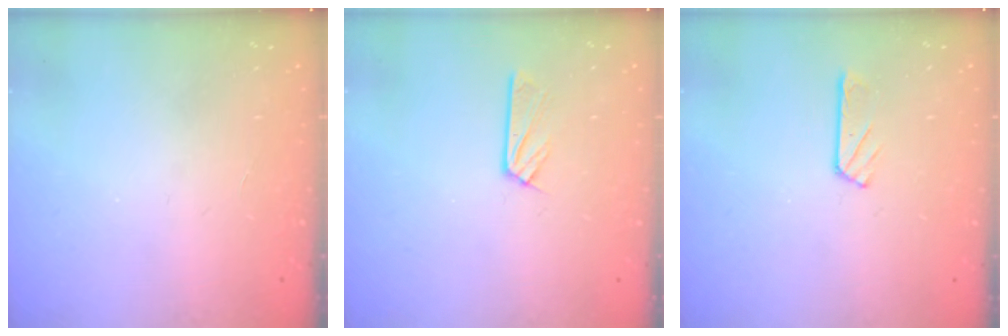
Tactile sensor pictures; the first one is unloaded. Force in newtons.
{"total": 5.0, "press": 4.9, "slide": 0.6}
{"total": 2.9, "press": 2.9, "slide": 0.3}